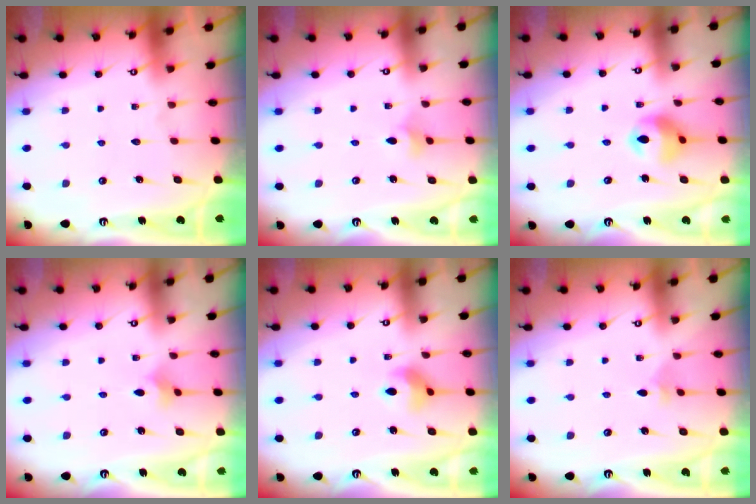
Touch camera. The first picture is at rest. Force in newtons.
{"total": 3.2, "press": 3.1, "slide": 0.6}
{"total": 11.4, "press": 11.3, "slide": 1.8}
{"total": 1.7, "press": 1.7, "slide": 0.4}
{"total": 5.5, "press": 5.5, "slide": 0.5}
{"total": 1.7, "press": 1.6, "slide": 0.5}